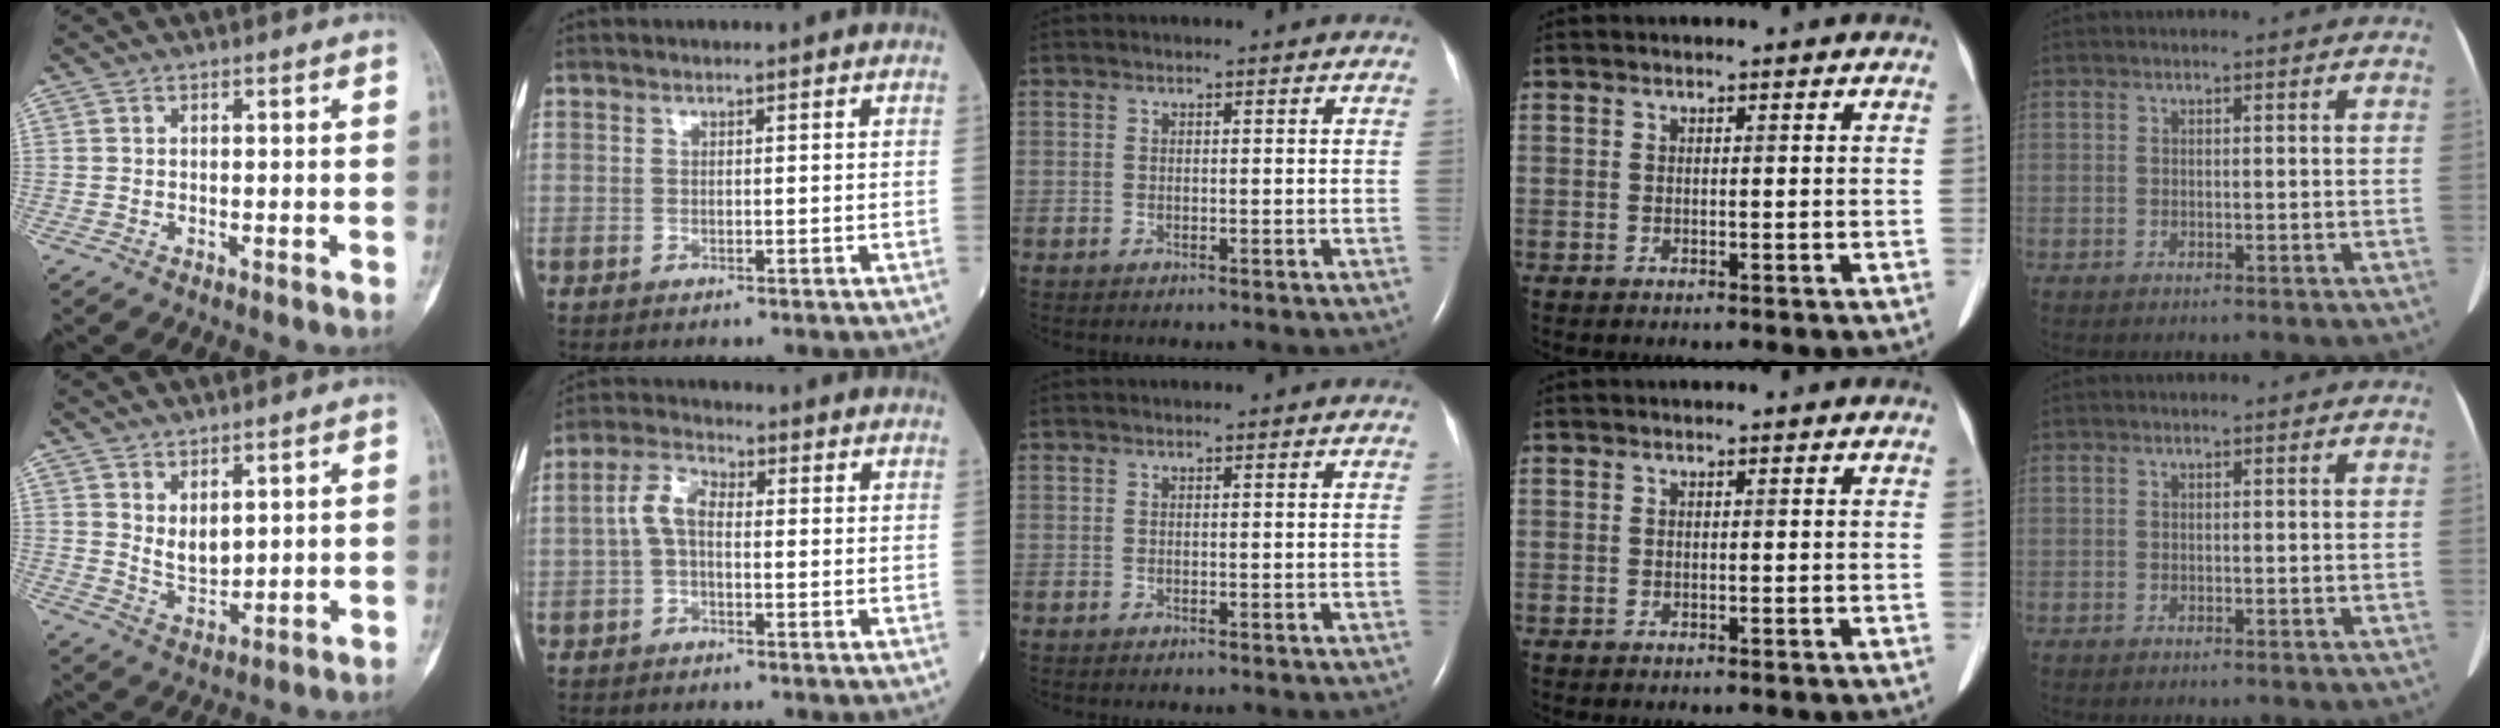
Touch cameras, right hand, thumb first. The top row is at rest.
{"thumb": {"total": 4.8, "force": [2.2, 2.5, 3.4], "torque": [-0.052, -0.029, 0.051]}, "index": {"total": 4.6, "force": [-0.3, 2.3, 4.0], "torque": [-0.084, 0.018, -0.009]}}